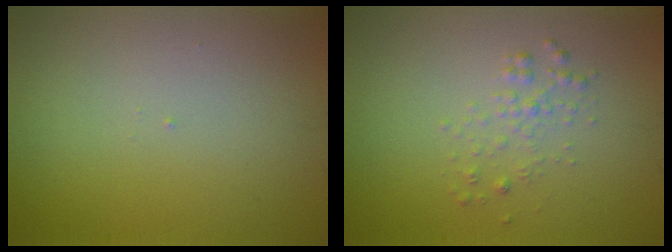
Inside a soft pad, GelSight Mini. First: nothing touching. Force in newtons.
{"total": 1.3, "press": 1.3, "slide": 0.1}